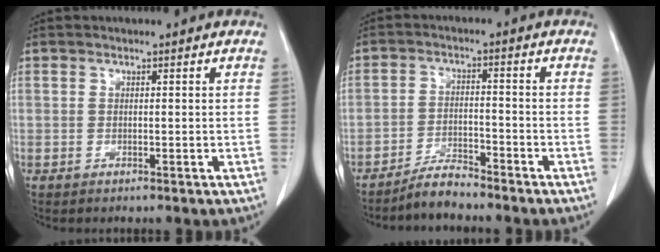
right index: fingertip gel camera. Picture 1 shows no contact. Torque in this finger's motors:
{"motor_torque": [-0.50, -0.14, -0.29, -0.21]}